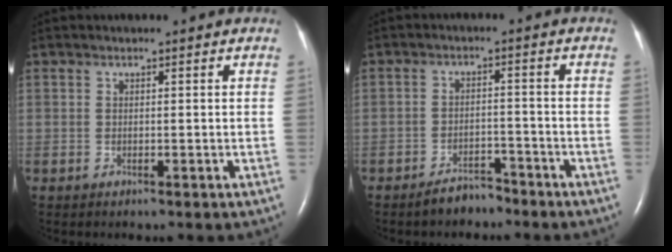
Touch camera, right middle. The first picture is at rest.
{"total": 3.6, "force": [-3.3, 1.3, 0.9], "torque": [-0.021, 0.001, -0.054]}